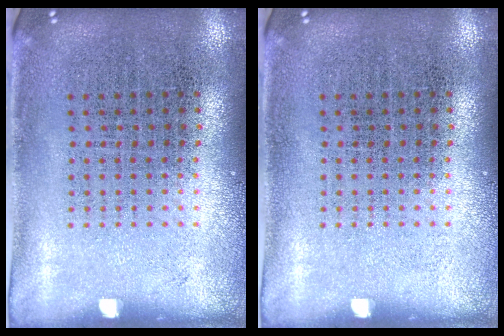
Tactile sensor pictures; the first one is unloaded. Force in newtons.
{"total": 0.0}